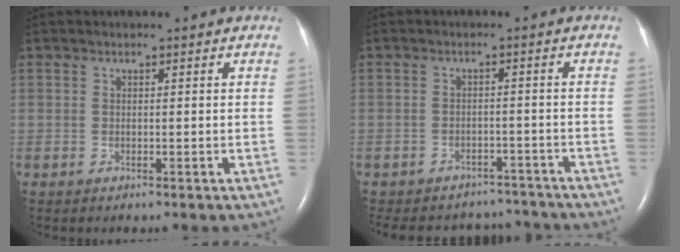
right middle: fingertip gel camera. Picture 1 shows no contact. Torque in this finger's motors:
{"motor_torque": [1.03, -1.11, 0.10, 0.04]}